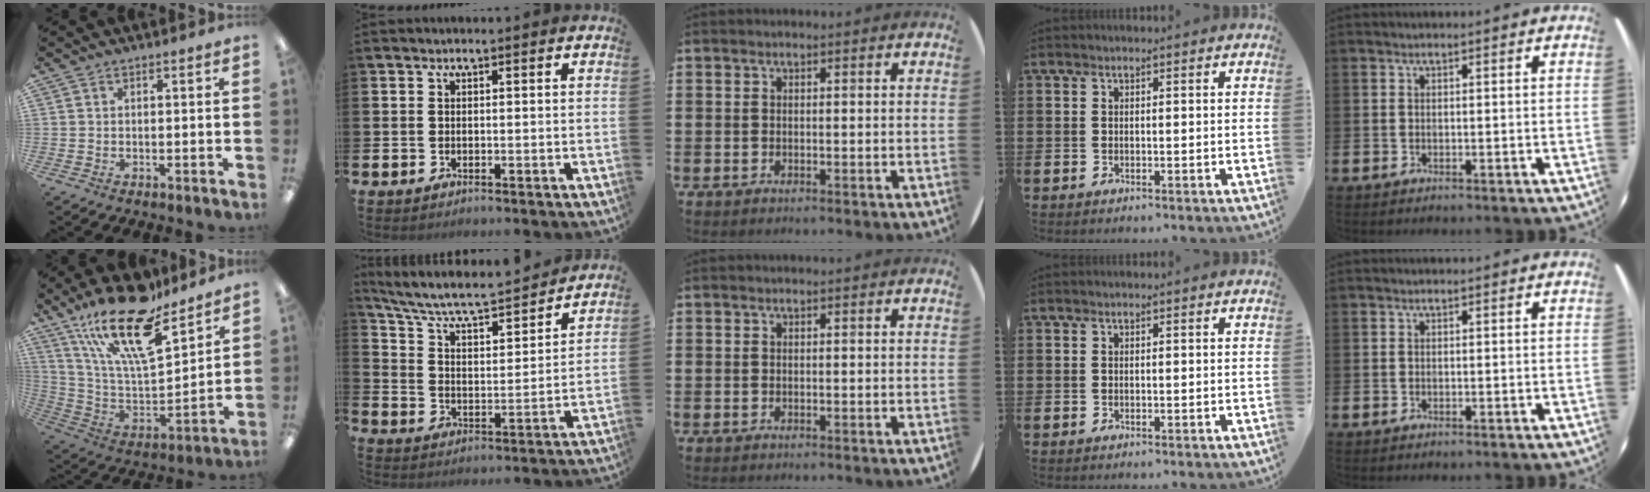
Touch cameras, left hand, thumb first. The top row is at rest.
{"thumb": {"total": 22.5, "force": [15.9, 7.2, 14.2], "torque": [-0.267, -0.098, 0.274]}, "index": {"total": 7.3, "force": [6.6, 1.5, 2.8], "torque": [-0.088, -0.046, 0.109]}}